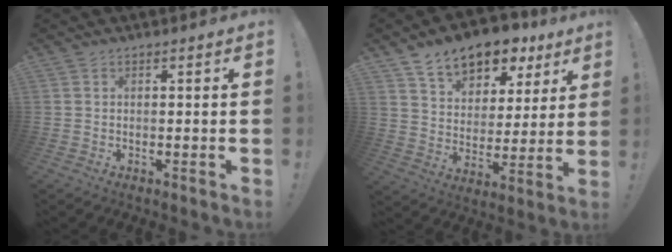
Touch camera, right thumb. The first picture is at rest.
{"total": 13.4, "force": [9.8, 7.4, 5.3], "torque": [-0.074, -0.070, 0.172]}